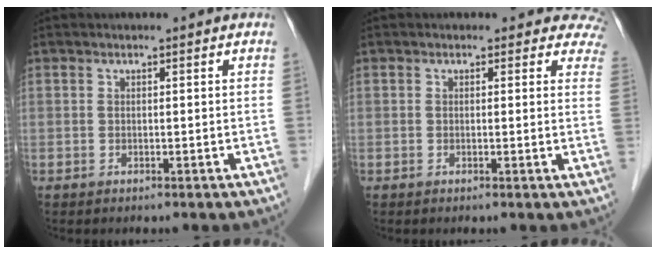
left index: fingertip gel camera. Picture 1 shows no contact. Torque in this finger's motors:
{"motor_torque": [0.72, -1.09, 0.09, -0.04]}